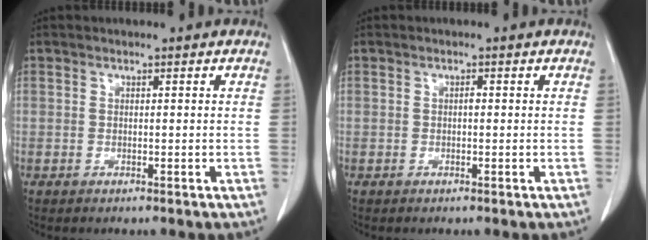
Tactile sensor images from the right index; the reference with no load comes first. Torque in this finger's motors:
{"motor_torque": [0.04, -0.02, 0.05, 0.01]}